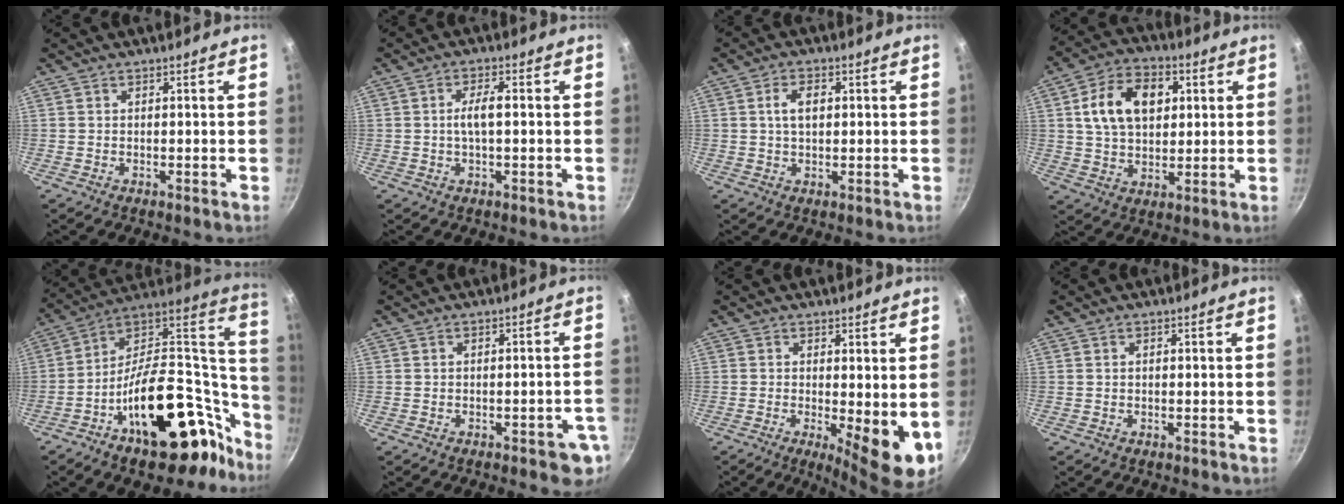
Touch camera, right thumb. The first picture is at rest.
{"total": 4.1, "force": [0.0, 1.3, 3.8], "torque": [-0.075, 0.013, 0.000]}
{"total": 4.4, "force": [0.8, 2.6, 3.4], "torque": [-0.050, 0.006, 0.012]}
{"total": 14.3, "force": [3.6, 9.6, 9.9], "torque": [-0.145, 0.007, 0.053]}
{"total": 32.4, "force": [-11.7, 18.4, 24.0], "torque": [-0.305, 0.094, -0.166]}
{"total": 5.7, "force": [-2.4, 2.4, 4.6], "torque": [-0.033, 0.020, -0.020]}
{"total": 8.9, "force": [-1.0, 2.5, 8.4], "torque": [-0.103, -0.012, -0.004]}
{"total": 0.0}